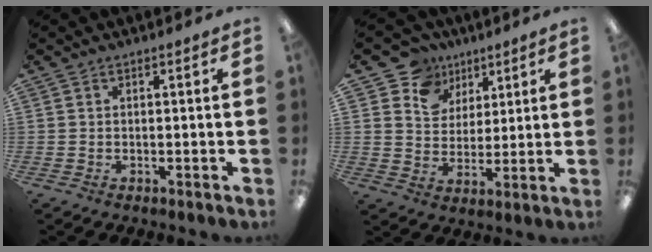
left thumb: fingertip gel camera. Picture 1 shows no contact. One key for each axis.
{"total": 10.1, "fx": 6.1, "fy": 8.0, "fz": 1.1, "tx": -0.036, "ty": -0.051, "tz": 0.116}